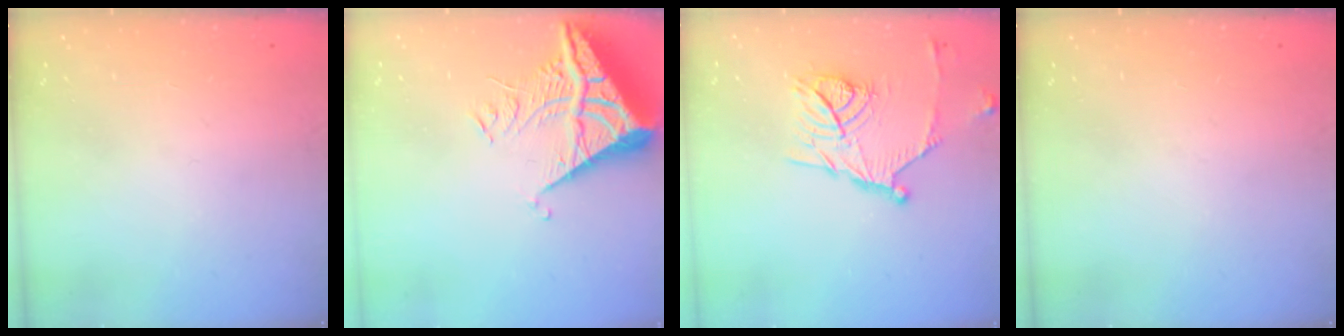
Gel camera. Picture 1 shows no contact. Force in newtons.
{"total": 8.8, "press": 8.7, "slide": 0.8}
{"total": 14.1, "press": 14.1, "slide": 0.2}
{"total": 0.0}